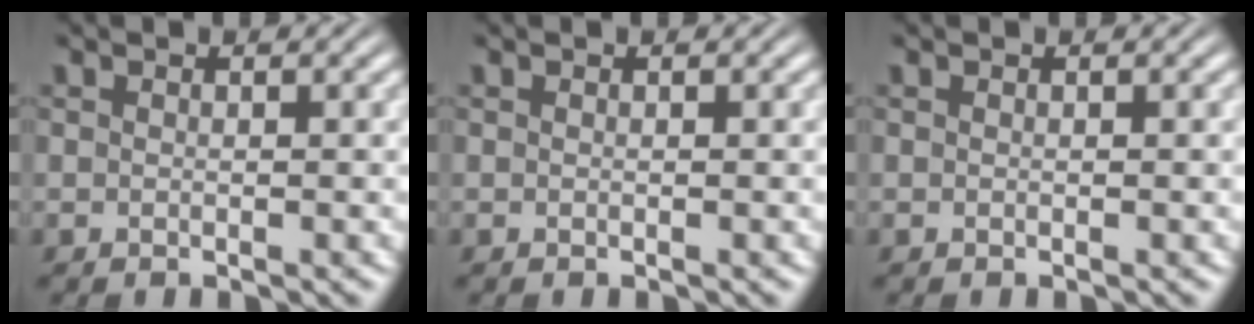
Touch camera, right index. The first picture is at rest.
{"total": 0.0}
{"total": 0.0}